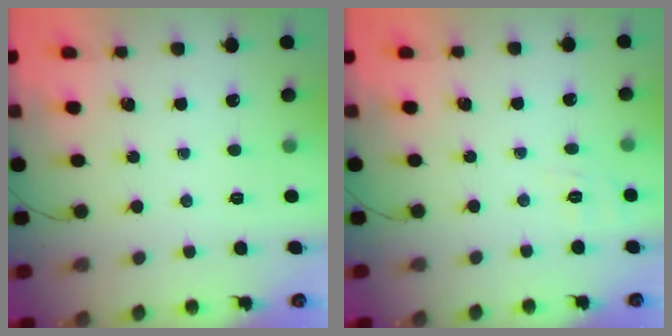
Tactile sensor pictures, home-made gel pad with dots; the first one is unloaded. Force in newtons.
{"total": 3.2, "press": 2.6, "slide": 1.9}